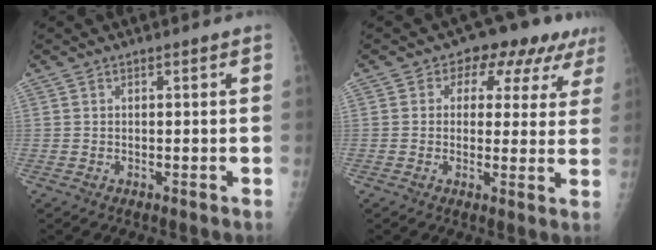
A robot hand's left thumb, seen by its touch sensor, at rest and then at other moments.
{"total": 9.6, "force": [5.2, 6.5, 4.8], "torque": [-0.004, -0.009, 0.050]}